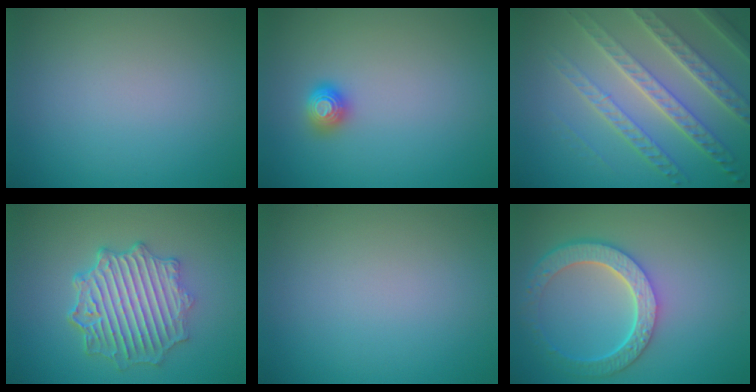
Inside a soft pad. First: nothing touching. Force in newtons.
{"total": 1.4, "press": 1.4, "slide": 0.4}
{"total": 7.9, "press": 5.4, "slide": 5.8}
{"total": 6.4, "press": 5.3, "slide": 3.5}
{"total": 0.0}
{"total": 5.8, "press": 4.5, "slide": 3.7}